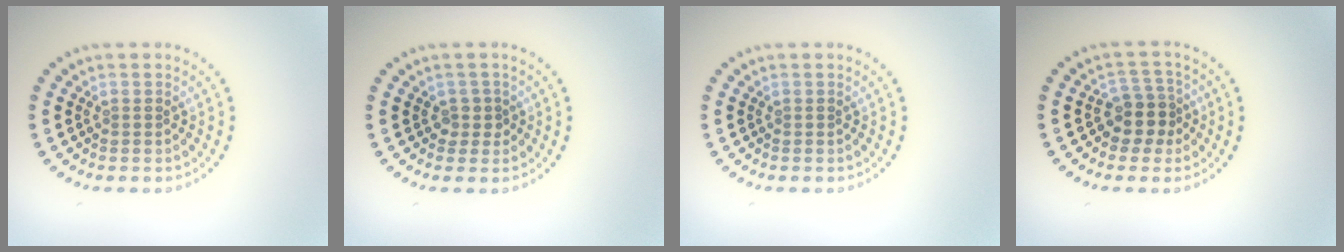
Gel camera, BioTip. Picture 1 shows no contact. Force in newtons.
{"total": 1.3, "press": 1.1, "slide": 0.7}
{"total": 0.0}
{"total": 2.8, "press": 2.5, "slide": 1.4}